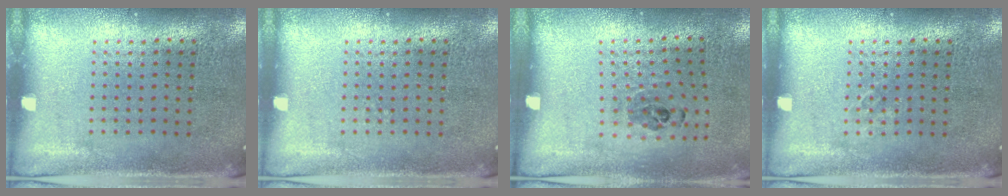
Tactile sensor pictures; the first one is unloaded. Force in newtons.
{"total": 0.0}
{"total": 1.0, "press": 0.7, "slide": 0.7}
{"total": 0.6, "press": 0.6, "slide": 0.1}